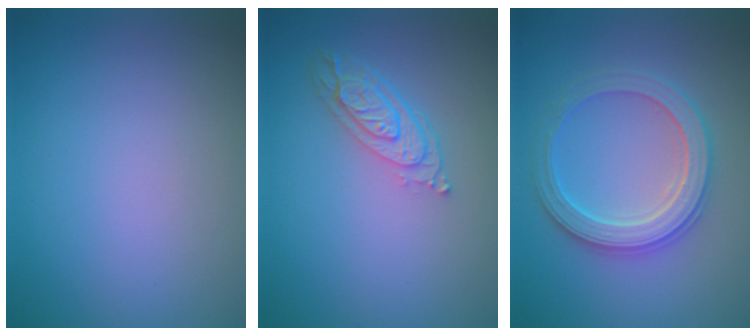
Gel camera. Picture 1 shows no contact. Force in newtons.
{"total": 3.6, "press": 3.1, "slide": 1.8}
{"total": 4.8, "press": 4.8, "slide": 0.7}